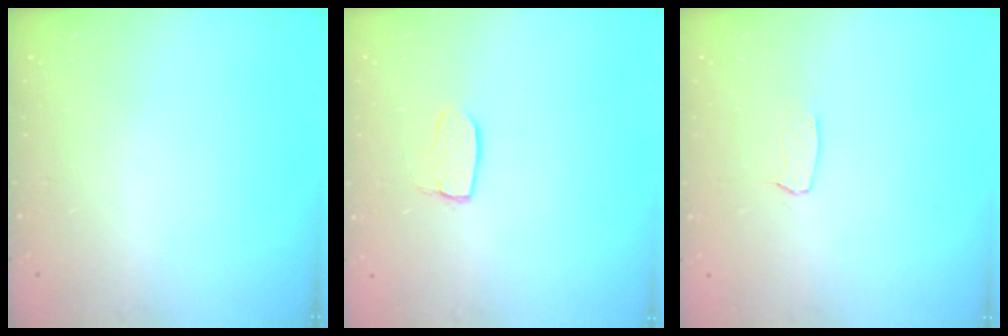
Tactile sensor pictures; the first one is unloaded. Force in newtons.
{"total": 7.0, "press": 7.0, "slide": 0.5}
{"total": 3.0, "press": 3.0, "slide": 0.2}